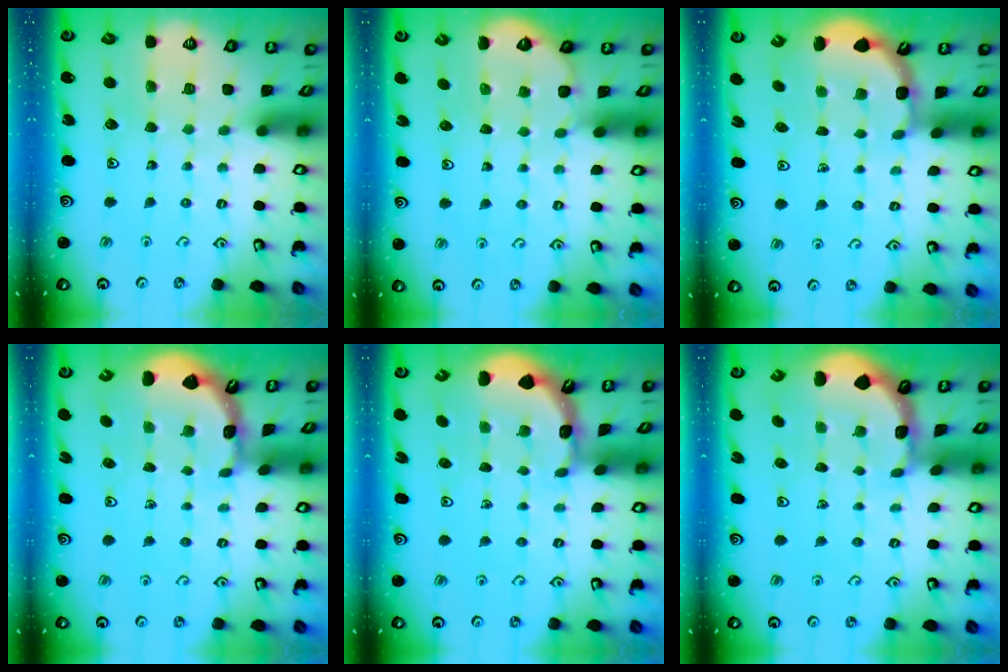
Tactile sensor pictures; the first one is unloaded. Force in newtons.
{"total": 2.0, "press": 2.0, "slide": 0.1}
{"total": 2.8, "press": 2.8, "slide": 0.6}
{"total": 1.8, "press": 1.8, "slide": 0.1}
{"total": 1.8, "press": 1.8, "slide": 0.2}
{"total": 1.5, "press": 1.5, "slide": 0.1}